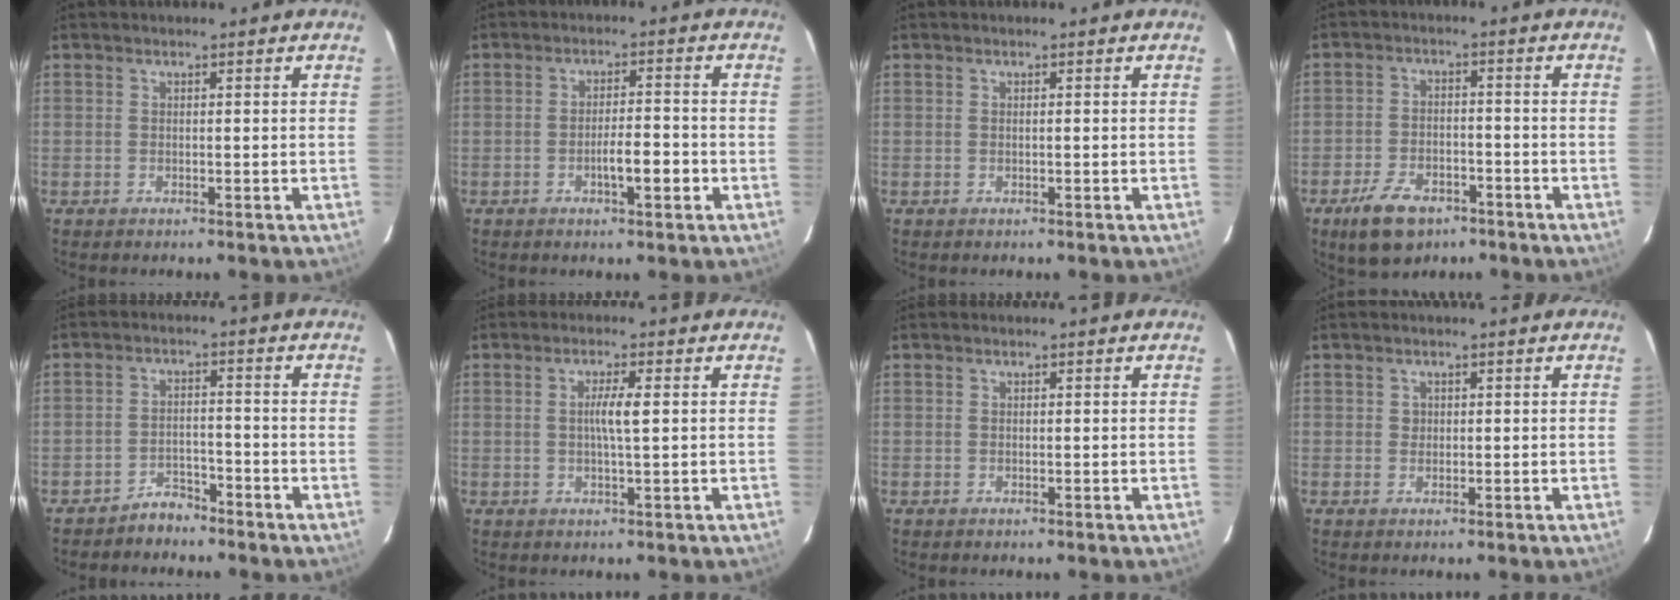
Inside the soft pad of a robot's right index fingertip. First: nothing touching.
{"total": 4.5, "force": [-1.7, 0.8, 4.0], "torque": [-0.065, 0.003, -0.027]}
{"total": 0.0}
{"total": 7.6, "force": [-4.9, 4.0, 4.4], "torque": [-0.090, -0.005, -0.077]}
{"total": 3.2, "force": [-2.9, 1.2, 0.2], "torque": [-0.003, 0.003, -0.048]}
{"total": 3.3, "force": [0.4, -0.1, 3.3], "torque": [-0.063, -0.002, 0.005]}
{"total": 0.0}
{"total": 0.9, "force": [0.2, 0.8, 0.2], "torque": [0.002, 0.001, 0.004]}